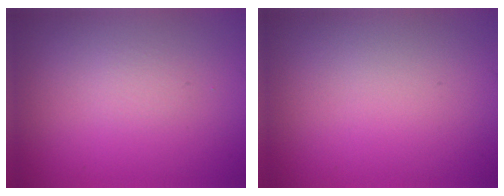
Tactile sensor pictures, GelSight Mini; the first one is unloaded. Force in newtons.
{"total": 0.0}